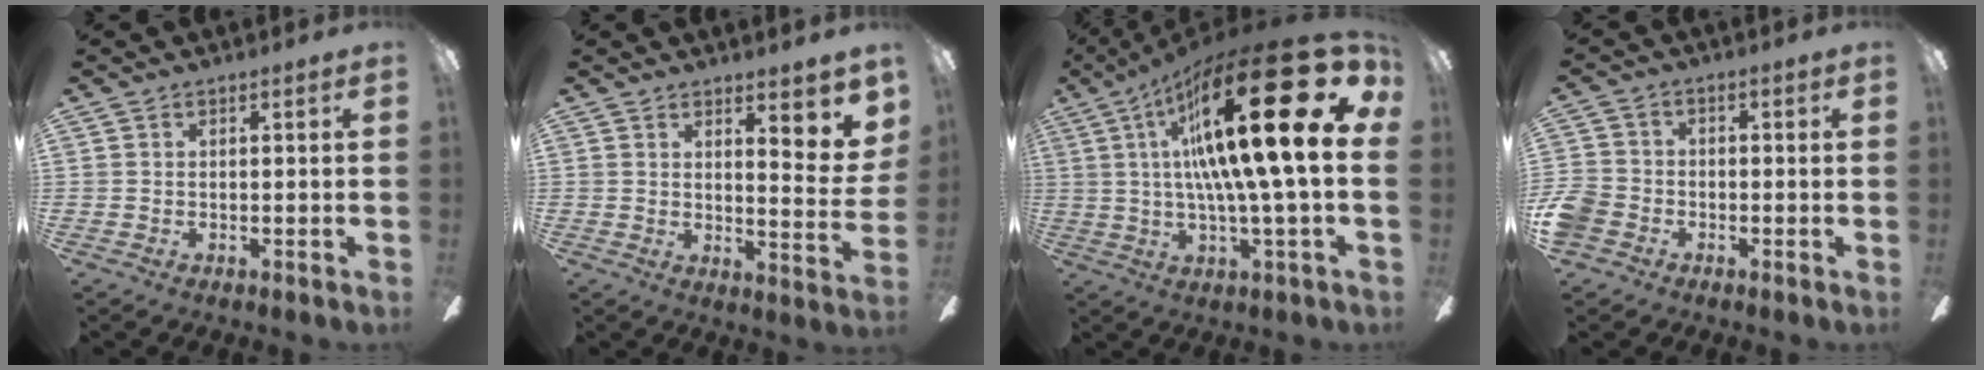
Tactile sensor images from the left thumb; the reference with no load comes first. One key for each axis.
{"total": 8.2, "fx": 5.1, "fy": 2.6, "fz": 5.8, "tx": -0.066, "ty": -0.044, "tz": 0.083}
{"total": 33.6, "fx": 10.1, "fy": 7.4, "fz": 31.2, "tx": -0.512, "ty": -0.069, "tz": 0.155}
{"total": 6.1, "fx": -2.7, "fy": 4.9, "fz": 2.5, "tx": -0.067, "ty": 0.022, "tz": -0.052}